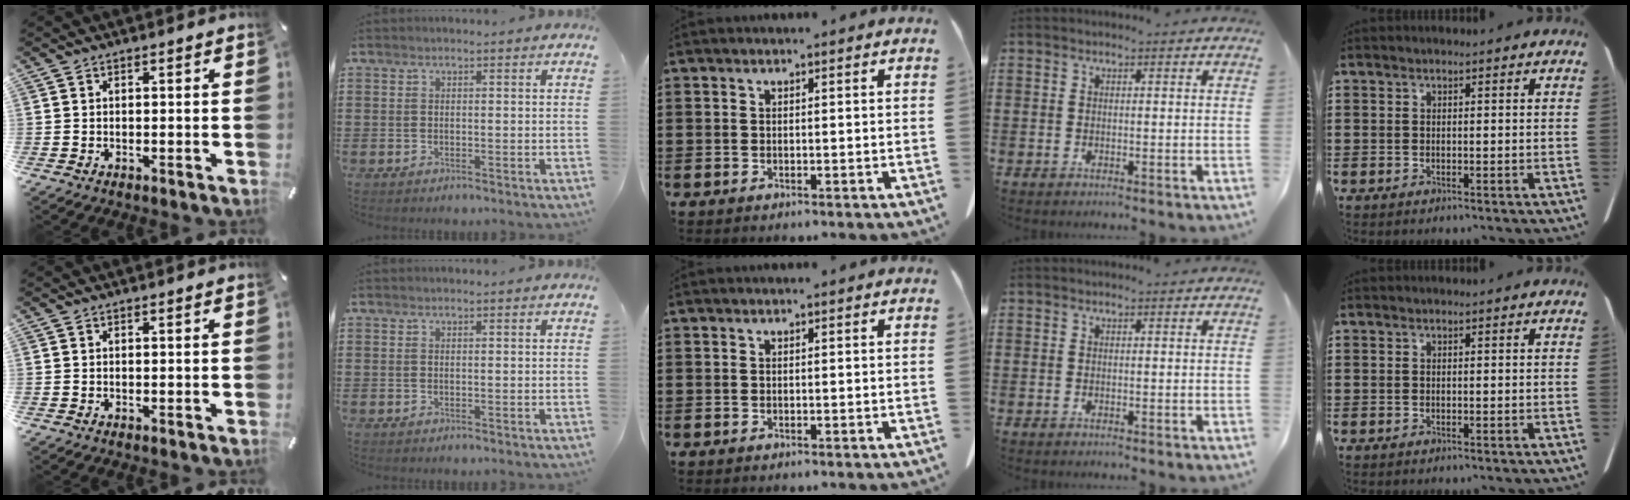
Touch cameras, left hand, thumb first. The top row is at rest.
{}